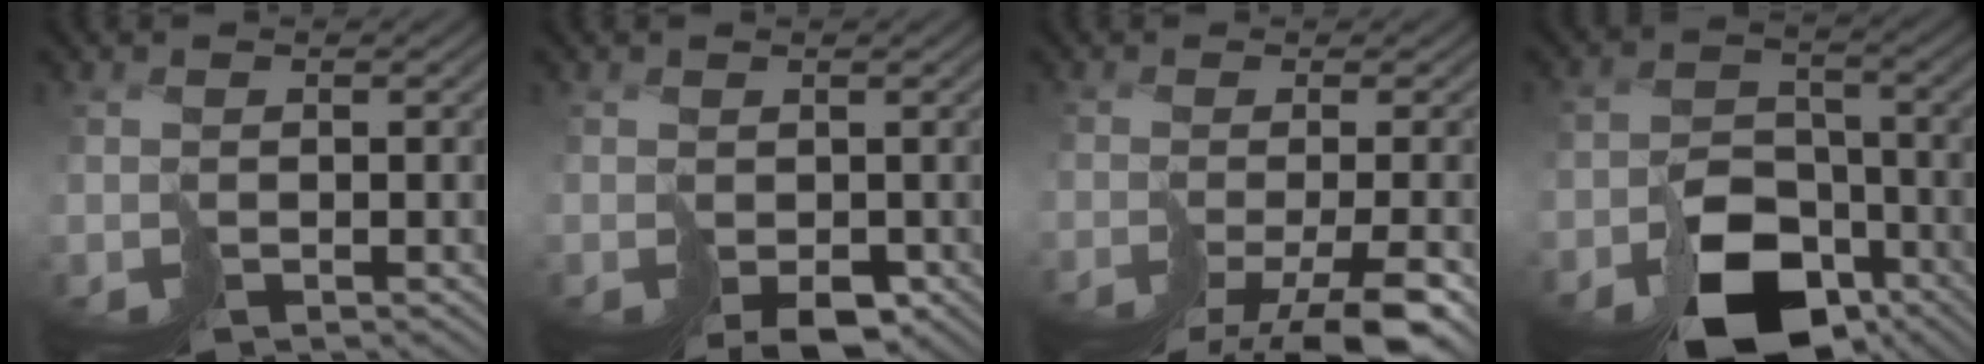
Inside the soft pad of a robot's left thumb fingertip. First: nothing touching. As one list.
[{"total": 3.1, "force": [-1.2, 2.2, 1.8], "torque": [-0.030, -0.007, -0.010]}, {"total": 8.7, "force": [-5.6, 1.3, 6.5], "torque": [-0.088, -0.012, -0.068]}, {"total": 10.3, "force": [-6.4, 6.3, 5.1], "torque": [-0.076, -0.012, -0.109]}]